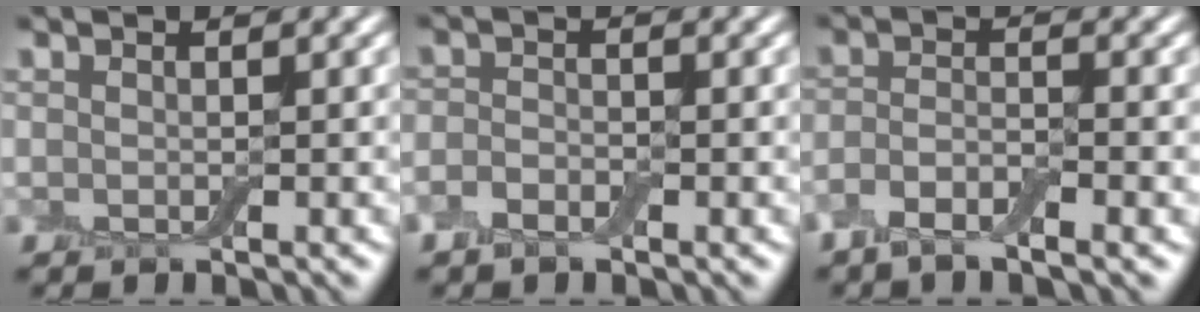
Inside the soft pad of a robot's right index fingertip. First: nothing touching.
{"total": 1.9, "force": [-1.0, 1.0, 1.2], "torque": [-0.023, 0.001, -0.025]}
{"total": 3.5, "force": [-2.1, 1.0, 2.6], "torque": [-0.052, -0.006, -0.047]}